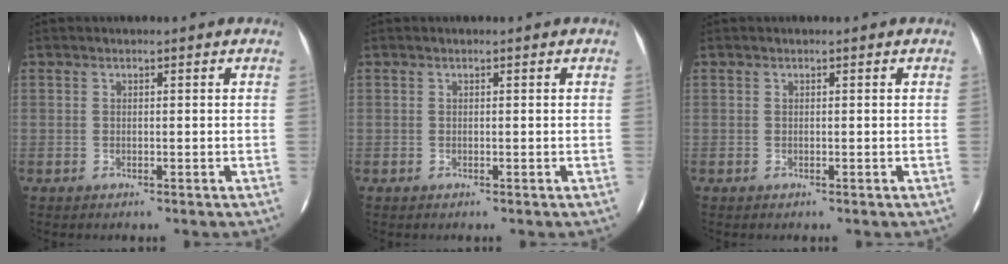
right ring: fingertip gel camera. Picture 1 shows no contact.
{"total": 0.0}
{"total": 0.0}